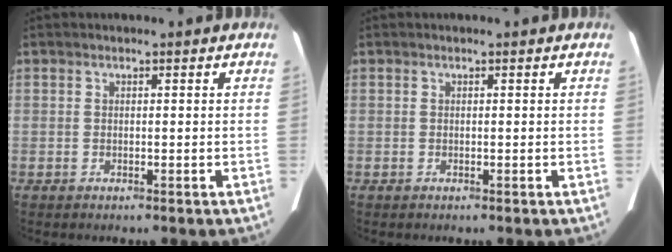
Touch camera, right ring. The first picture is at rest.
{"total": 0.0}